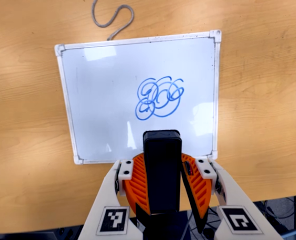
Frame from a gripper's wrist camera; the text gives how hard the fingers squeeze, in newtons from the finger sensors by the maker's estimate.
{"total": 6.7, "left": 6.6, "right": 6.7}